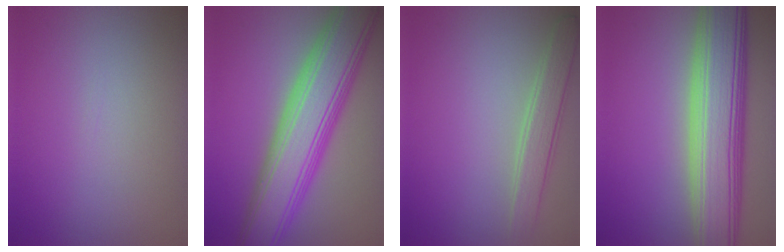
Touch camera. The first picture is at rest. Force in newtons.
{"total": 10.0, "press": 10.0, "slide": 0.2}
{"total": 2.6, "press": 2.6, "slide": 0.2}
{"total": 10.7, "press": 10.7, "slide": 0.4}